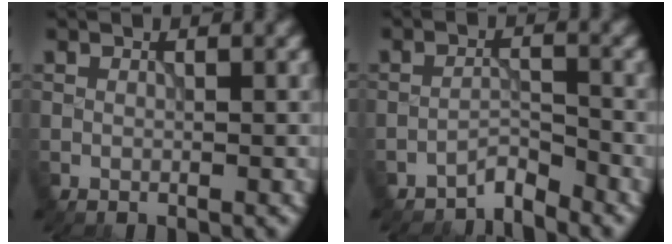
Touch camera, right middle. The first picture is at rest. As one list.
[{"total": 2.3, "force": [-2.2, 0.3, 0.5], "torque": [-0.004, 0.008, -0.043]}]